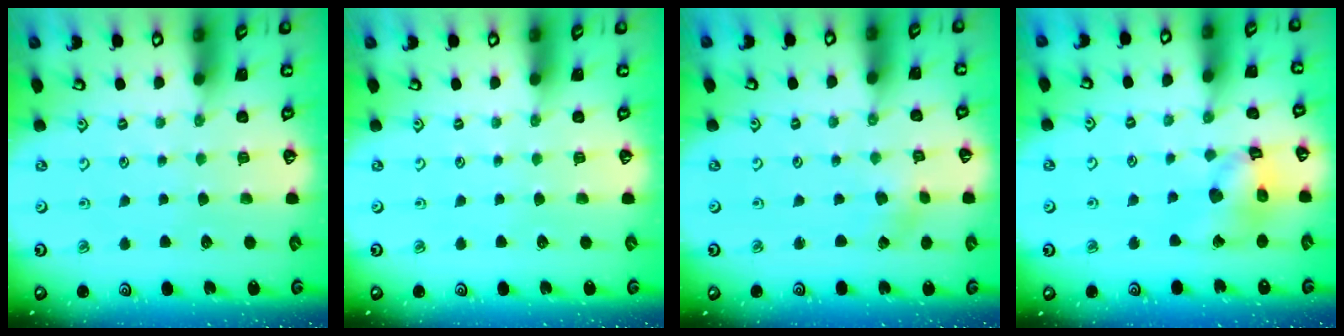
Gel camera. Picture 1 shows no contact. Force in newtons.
{"total": 0.0}
{"total": 1.2, "press": 1.2, "slide": 0.1}
{"total": 14.1, "press": 14.0, "slide": 1.6}